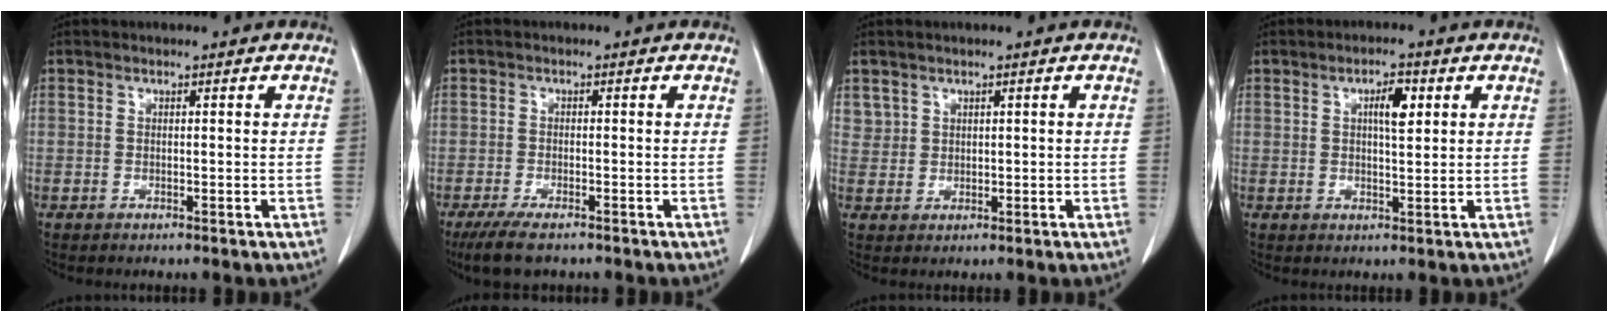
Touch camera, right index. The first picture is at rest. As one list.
[{"total": 4.9, "force": [-3.7, 1.5, 2.9], "torque": [-0.057, -0.010, -0.062]}, {"total": 2.4, "force": [1.3, 1.9, 0.1], "torque": [0.009, 0.005, 0.025]}, {"total": 3.9, "force": [1.3, 1.0, 3.5], "torque": [-0.060, 0.003, 0.022]}]